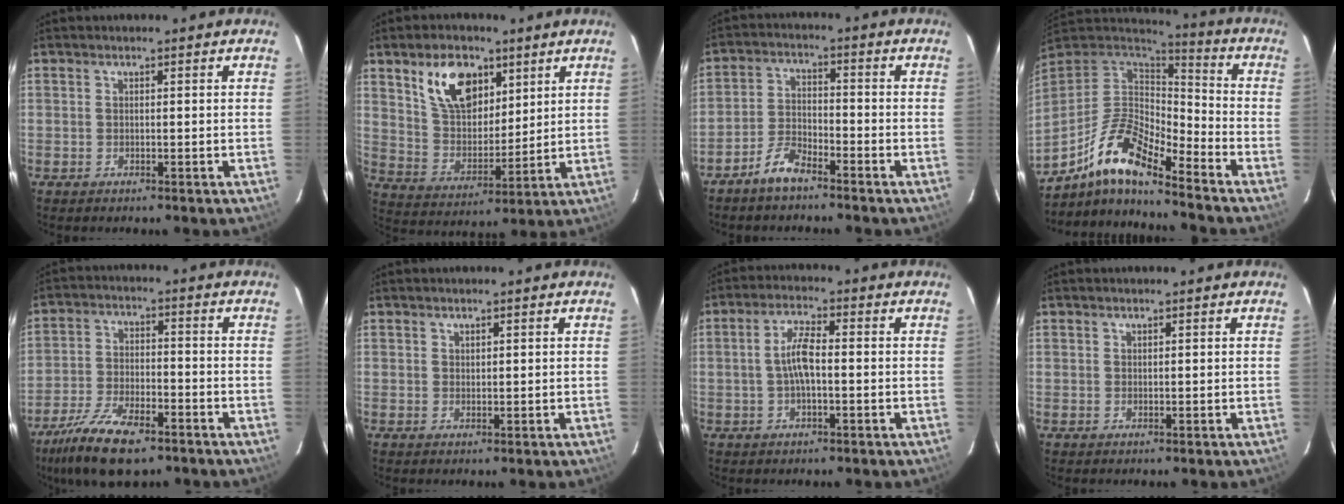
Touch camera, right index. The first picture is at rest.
{"total": 12.9, "force": [6.8, 7.5, 7.9], "torque": [-0.141, 0.016, 0.135]}
{"total": 5.5, "force": [-4.4, 1.7, 2.7], "torque": [-0.065, 0.011, -0.088]}
{"total": 14.4, "force": [-10.7, 3.4, 9.1], "torque": [-0.177, 0.002, -0.216]}
{"total": 14.0, "force": [-9.7, 5.3, 8.6], "torque": [-0.194, -0.026, -0.180]}
{"total": 0.9, "force": [0.7, 0.5, 0.3], "torque": [-0.002, 0.002, 0.013]}
{"total": 5.3, "force": [-0.4, 1.7, 5.0], "torque": [-0.099, 0.010, -0.008]}
{"total": 0.7, "force": [0.2, 0.6, 0.0], "torque": [0.004, 0.004, 0.004]}